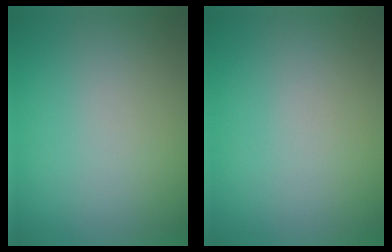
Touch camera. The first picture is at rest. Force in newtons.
{"total": 0.0}